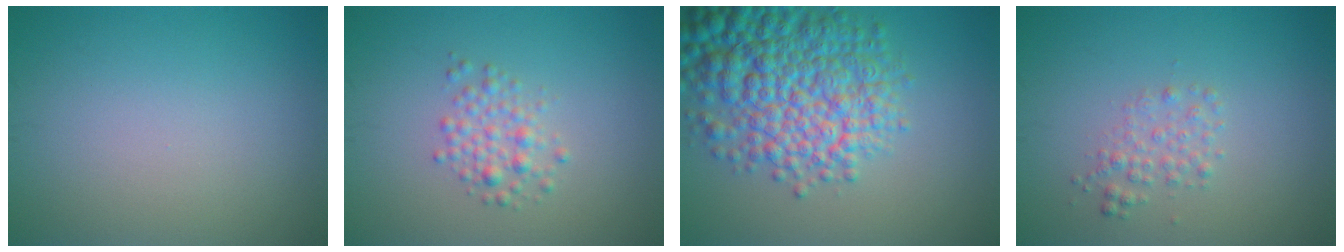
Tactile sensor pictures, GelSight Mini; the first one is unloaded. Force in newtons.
{"total": 2.2, "press": 2.2, "slide": 0.1}
{"total": 9.7, "press": 9.7, "slide": 0.3}
{"total": 1.6, "press": 1.6, "slide": 0.0}